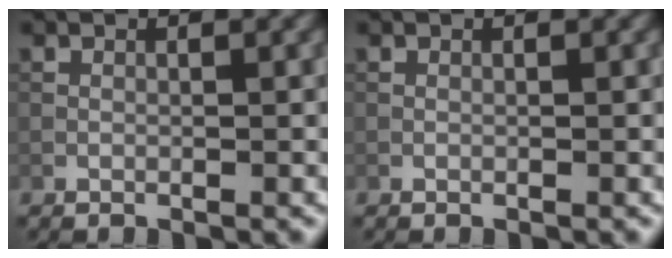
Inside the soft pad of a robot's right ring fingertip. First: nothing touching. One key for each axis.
{"total": 0.0}